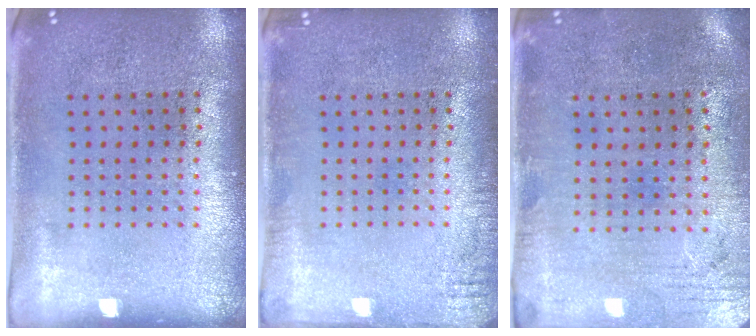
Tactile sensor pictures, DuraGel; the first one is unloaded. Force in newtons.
{"total": 1.5, "press": 1.5, "slide": 0.3}
{"total": 0.5, "press": 0.2, "slide": 0.5}